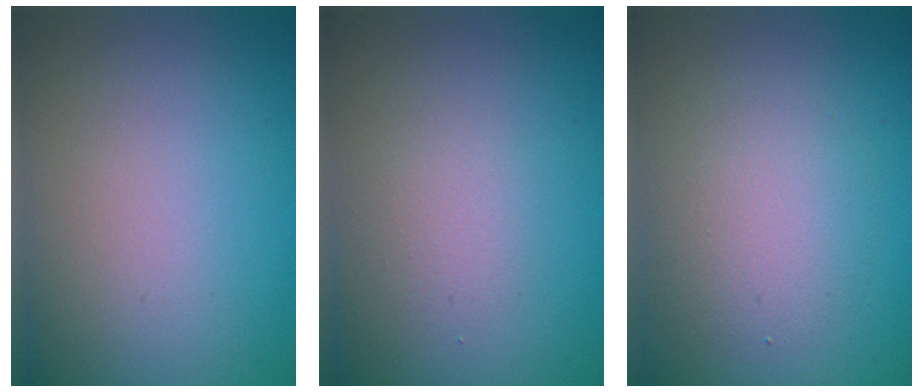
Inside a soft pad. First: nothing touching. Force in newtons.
{"total": 1.6, "press": 1.6, "slide": 0.1}
{"total": 3.5, "press": 3.5, "slide": 0.1}